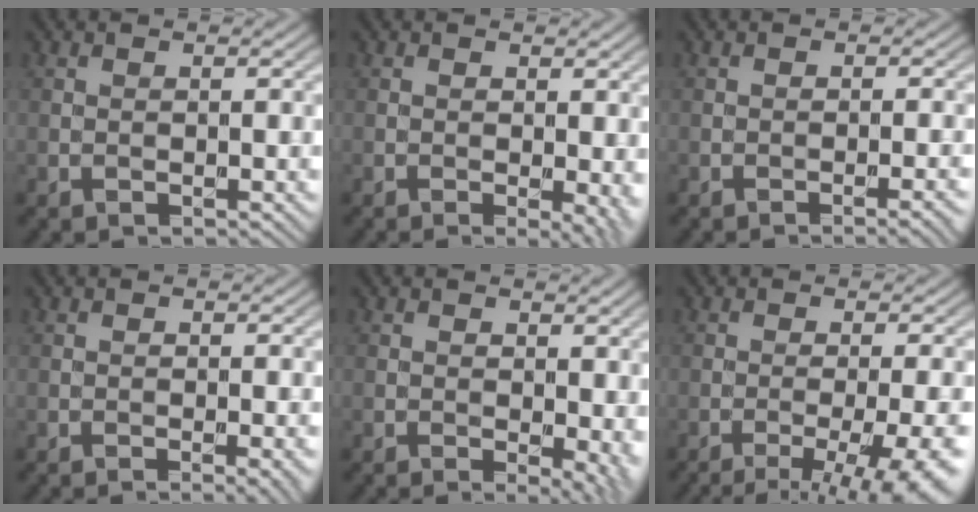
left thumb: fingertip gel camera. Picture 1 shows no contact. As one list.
[{"total": 3.2, "force": [-0.3, 0.9, 3.0], "torque": [-0.038, -0.006, -0.006]}, {"total": 2.4, "force": [-1.1, 0.5, 2.1], "torque": [-0.023, 0.006, -0.022]}, {"total": 1.8, "force": [-0.7, 0.2, 1.7], "torque": [-0.026, -0.001, -0.013]}, {"total": 4.5, "force": [-0.3, 1.9, 4.1], "torque": [-0.048, -0.007, 0.000]}, {"total": 9.3, "force": [-4.6, 2.1, 7.9], "torque": [-0.108, -0.007, -0.058]}]